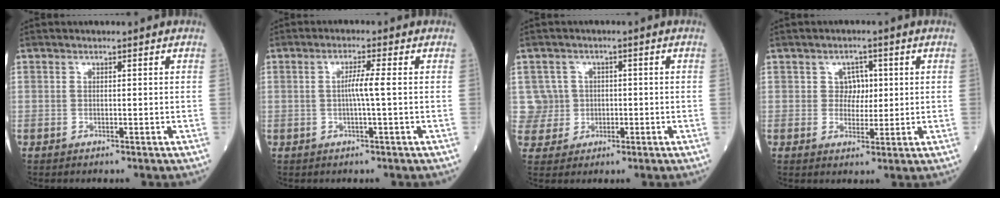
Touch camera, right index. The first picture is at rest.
{"total": 3.0, "force": [-0.1, -0.5, 3.0], "torque": [-0.054, 0.001, -0.003]}
{"total": 5.0, "force": [0.3, 4.9, -0.5], "torque": [0.020, 0.016, 0.011]}
{"total": 3.3, "force": [0.7, 2.7, 1.8], "torque": [-0.016, 0.003, 0.010]}